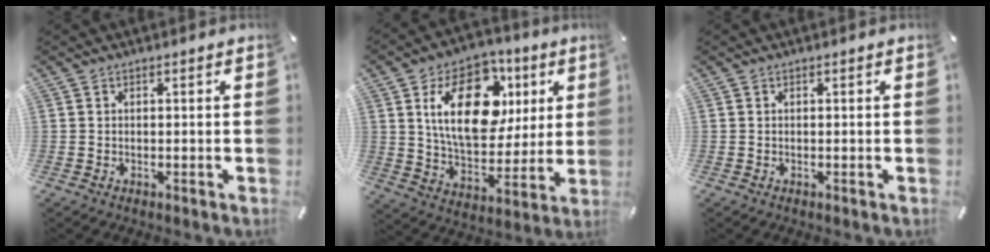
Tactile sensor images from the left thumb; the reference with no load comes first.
{"total": 20.9, "force": [7.2, 13.3, 14.5], "torque": [-0.238, -0.007, 0.122]}
{"total": 0.0}